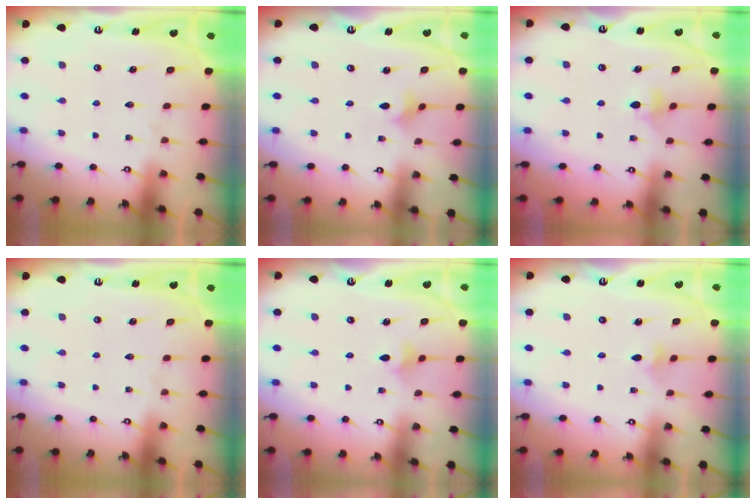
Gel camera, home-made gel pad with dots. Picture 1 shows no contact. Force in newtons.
{"total": 2.9, "press": 2.9, "slide": 0.5}
{"total": 4.4, "press": 4.3, "slide": 0.8}
{"total": 0.0}
{"total": 3.3, "press": 3.2, "slide": 0.8}
{"total": 2.6, "press": 2.6, "slide": 0.5}